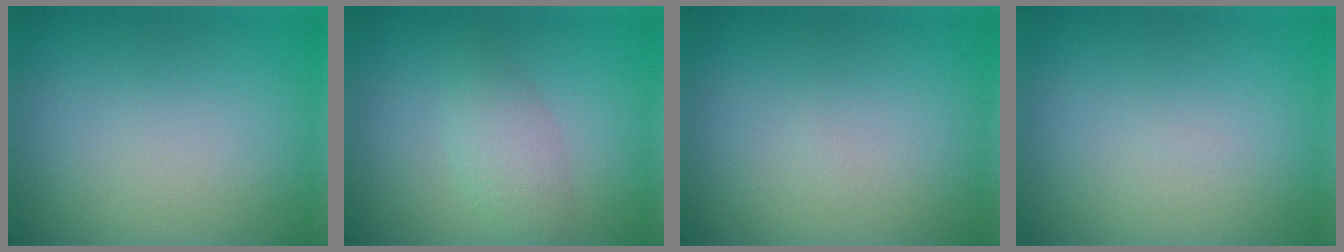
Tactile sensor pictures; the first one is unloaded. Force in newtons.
{"total": 2.4, "press": 2.4, "slide": 0.0}
{"total": 0.0}
{"total": 0.0}